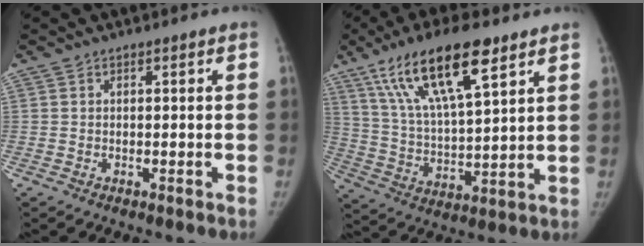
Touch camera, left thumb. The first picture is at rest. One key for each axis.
{"total": 18.6, "fx": 10.6, "fy": 5.3, "fz": 14.4, "tx": -0.250, "ty": -0.025, "tz": 0.200}